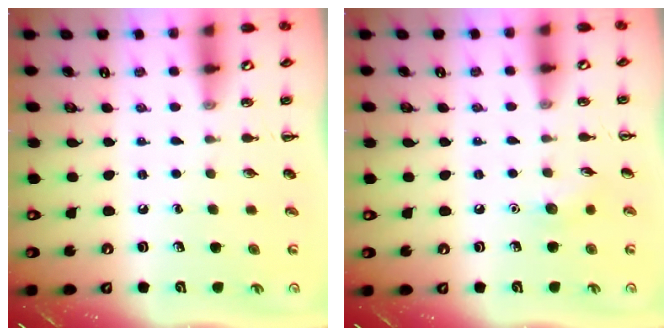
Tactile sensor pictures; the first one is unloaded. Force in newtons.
{"total": 5.6, "press": 5.4, "slide": 1.7}